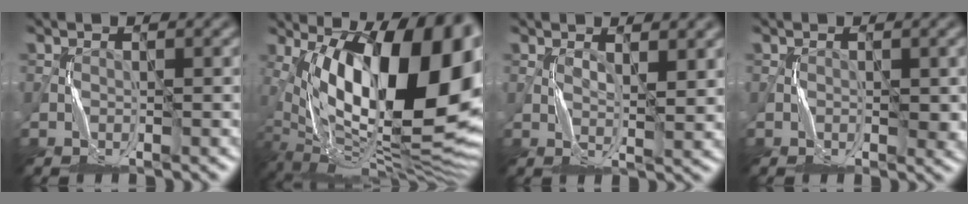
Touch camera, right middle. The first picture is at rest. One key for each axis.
{"total": 19.8, "fx": 2.0, "fy": 8.7, "fz": 17.6, "tx": -0.252, "ty": -0.003, "tz": 0.040}
{"total": 2.8, "fx": 1.3, "fy": 0.6, "fz": 2.4, "tx": -0.045, "ty": -0.006, "tz": 0.025}
{"total": 1.4, "fx": 0.1, "fy": 0.6, "fz": 1.3, "tx": -0.012, "ty": -0.002, "tz": 0.002}